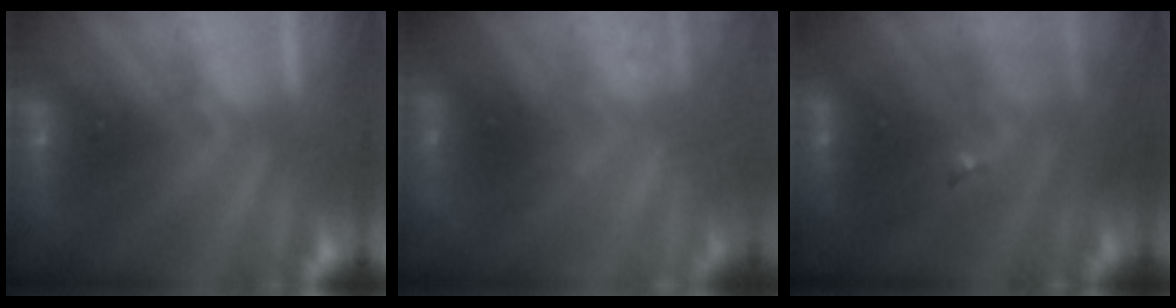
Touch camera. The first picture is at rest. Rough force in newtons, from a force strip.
{"total": 2.2}
{"total": 3.9}